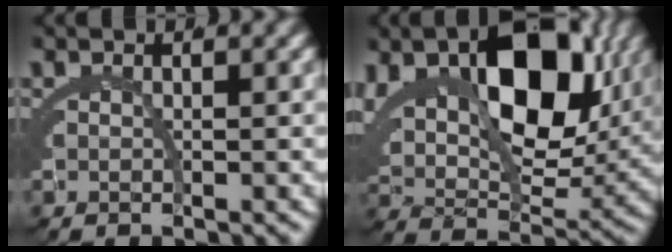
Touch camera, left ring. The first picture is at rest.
{"total": 12.4, "force": [6.1, 6.0, 8.9], "torque": [-0.153, 0.005, 0.107]}